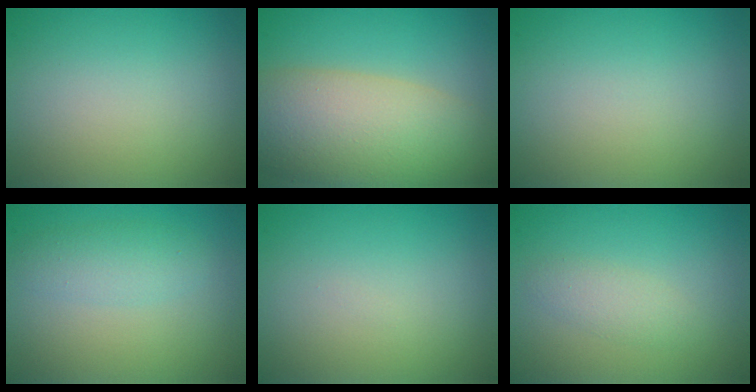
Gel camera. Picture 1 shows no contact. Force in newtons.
{"total": 10.1, "press": 10.1, "slide": 0.9}
{"total": 0.0}
{"total": 2.3, "press": 2.3, "slide": 0.0}
{"total": 0.0}
{"total": 1.6, "press": 1.6, "slide": 0.0}